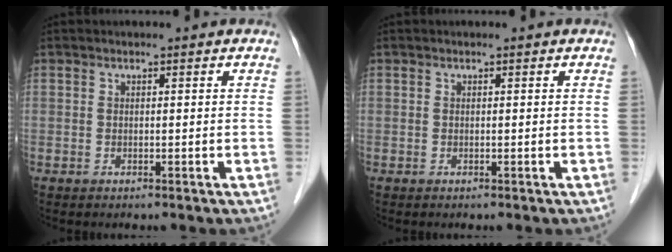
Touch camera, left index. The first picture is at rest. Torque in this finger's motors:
{"motor_torque": [0.00, 0.00, 0.00, 0.00]}